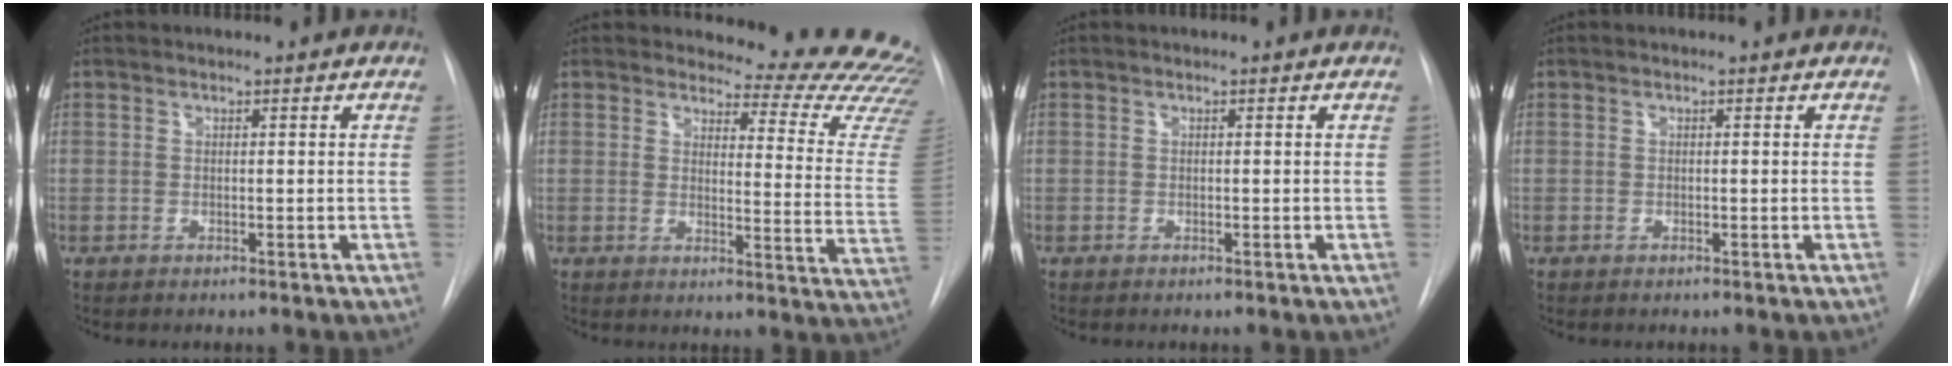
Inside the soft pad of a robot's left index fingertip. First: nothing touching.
{"total": 18.8, "force": [18.2, 2.9, 3.3], "torque": [-0.012, -0.142, 0.175]}
{"total": 0.0}
{"total": 0.0}